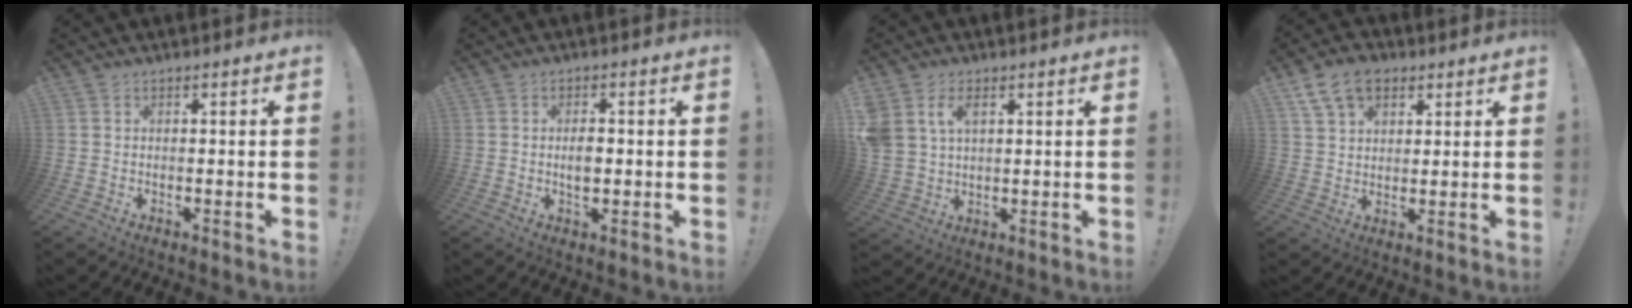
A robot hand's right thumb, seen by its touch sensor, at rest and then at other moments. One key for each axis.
{"total": 3.5, "fx": -0.3, "fy": 2.0, "fz": 2.9, "tx": -0.031, "ty": -0.002, "tz": -0.010}
{"total": 7.4, "fx": 3.3, "fy": 4.9, "fz": 4.4, "tx": -0.093, "ty": -0.007, "tz": 0.062}
{"total": 10.4, "fx": 5.7, "fy": 6.9, "fz": 5.4, "tx": -0.089, "ty": -0.013, "tz": 0.110}